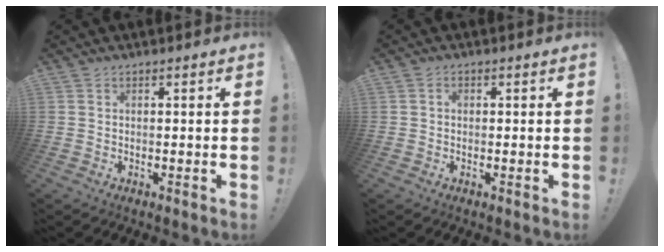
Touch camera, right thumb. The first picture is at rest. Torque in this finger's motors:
{"motor_torque": [0.19, -0.05, 0.11, 0.15, -0.02]}